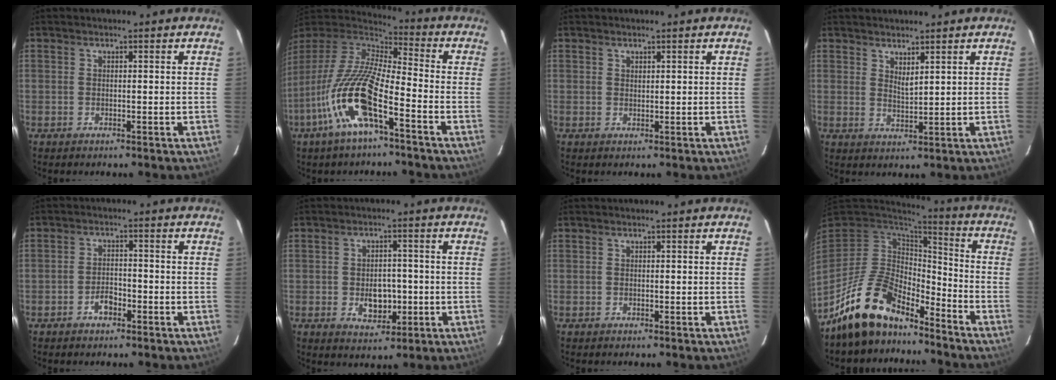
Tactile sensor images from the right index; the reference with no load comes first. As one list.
[{"total": 17.8, "force": [-8.3, 4.4, 15.1], "torque": [-0.301, -0.028, -0.167]}, {"total": 0.7, "force": [0.6, 0.3, 0.1], "torque": [-0.002, 0.001, 0.011]}, {"total": 2.7, "force": [2.1, 0.6, 1.6], "torque": [-0.027, -0.005, 0.035]}, {"total": 3.3, "force": [-2.1, 1.8, 1.8], "torque": [-0.038, 0.006, -0.034]}, {"total": 6.2, "force": [-1.3, 4.4, 4.2], "torque": [-0.076, 0.000, -0.009]}, {"total": 0.0}, {"total": 15.2, "force": [-12.1, 6.2, 6.9], "torque": [-0.156, 0.001, -0.217]}]